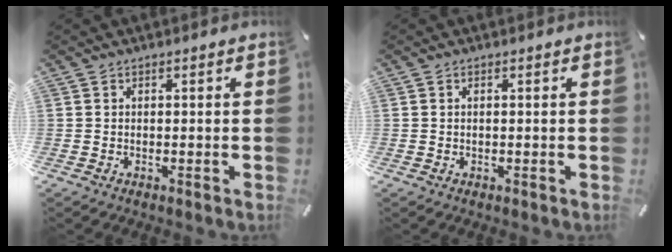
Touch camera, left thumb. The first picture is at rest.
{"total": 0.6, "force": [0.0, 0.2, 0.5], "torque": [-0.010, 0.001, 0.001]}